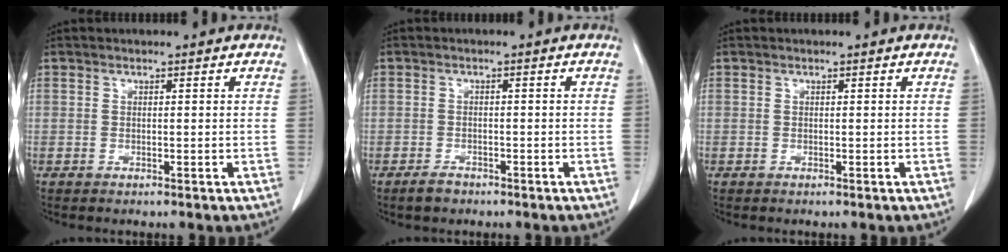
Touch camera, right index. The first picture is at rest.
{"total": 2.0, "force": [-1.6, 1.1, 0.7], "torque": [-0.015, 0.001, -0.023]}
{"total": 0.0}